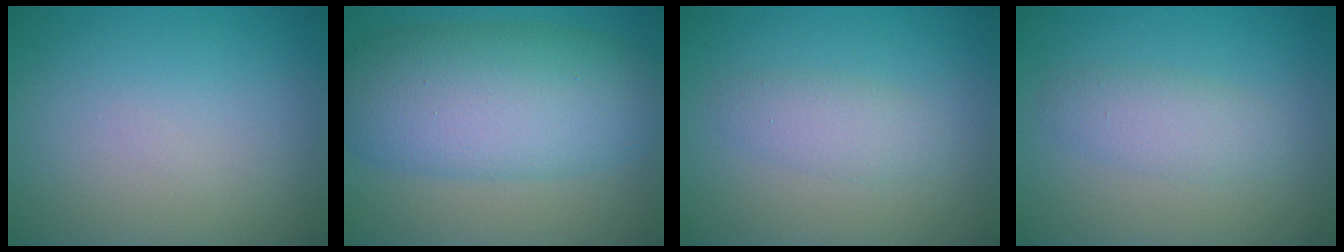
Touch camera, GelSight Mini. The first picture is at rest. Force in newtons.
{"total": 10.1, "press": 10.1, "slide": 0.3}
{"total": 2.1, "press": 2.1, "slide": 0.1}
{"total": 2.3, "press": 2.3, "slide": 0.1}